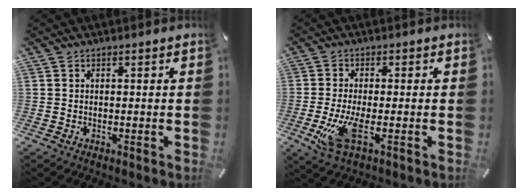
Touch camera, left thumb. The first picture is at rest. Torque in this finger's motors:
{"motor_torque": [2.05, 2.75, 1.00, -0.75, 0.33]}